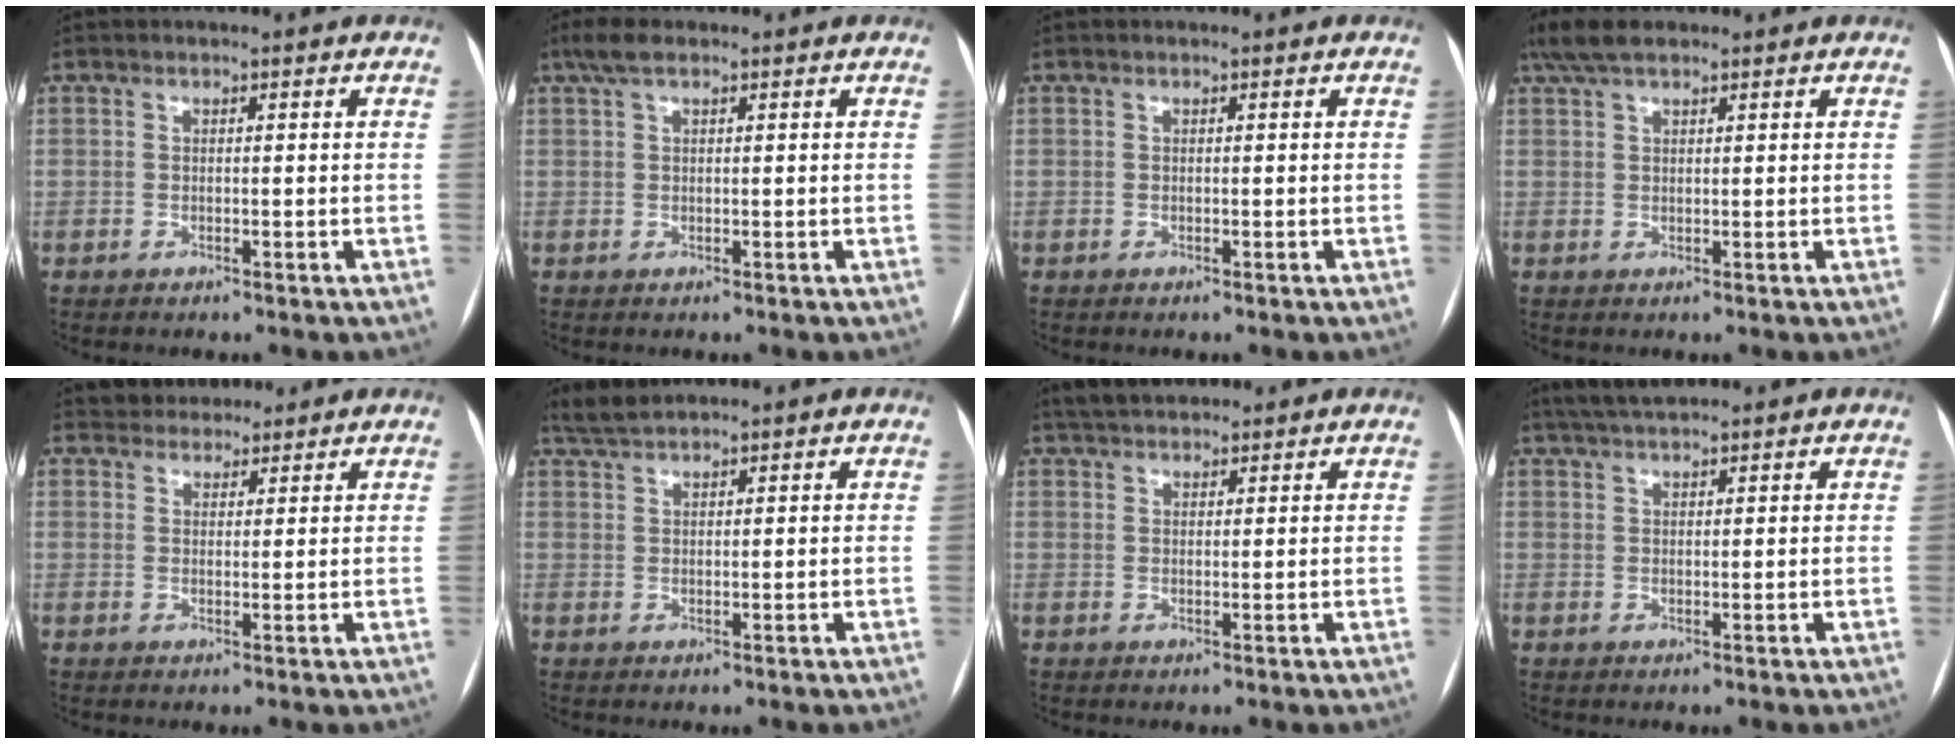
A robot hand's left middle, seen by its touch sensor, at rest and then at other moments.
{"total": 3.1, "force": [2.0, 1.0, 2.2], "torque": [-0.050, 0.024, 0.041]}
{"total": 0.0}
{"total": 5.1, "force": [3.8, 1.6, 3.0], "torque": [-0.068, 0.029, 0.074]}
{"total": 4.3, "force": [3.8, 2.0, 0.3], "torque": [0.002, 0.020, 0.056]}
{"total": 2.7, "force": [2.6, 0.1, 0.9], "torque": [-0.022, 0.016, 0.054]}
{"total": 5.3, "force": [4.5, 1.8, 2.0], "torque": [-0.030, 0.030, 0.077]}
{"total": 4.5, "force": [3.8, 0.6, 2.2], "torque": [-0.040, 0.026, 0.069]}